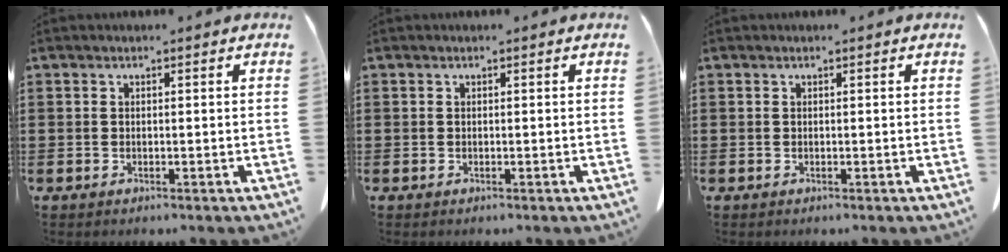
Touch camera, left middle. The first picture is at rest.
{"total": 0.0}
{"total": 0.0}